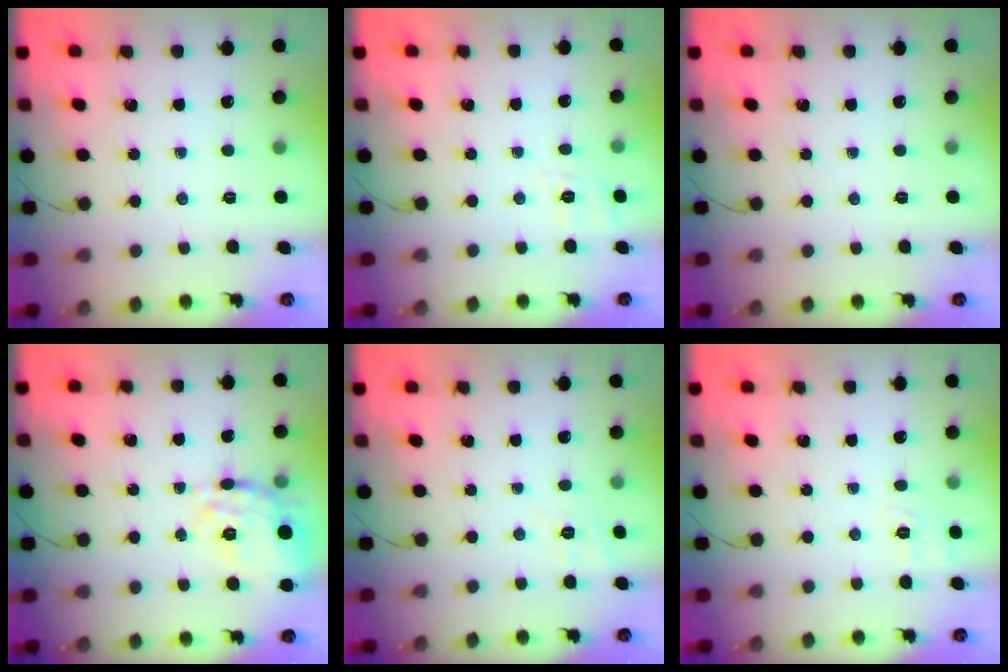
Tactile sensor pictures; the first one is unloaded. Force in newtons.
{"total": 2.6, "press": 1.5, "slide": 2.1}
{"total": 0.0}
{"total": 14.7, "press": 14.6, "slide": 1.3}
{"total": 3.1, "press": 2.4, "slide": 1.9}
{"total": 2.0, "press": 0.8, "slide": 1.8}